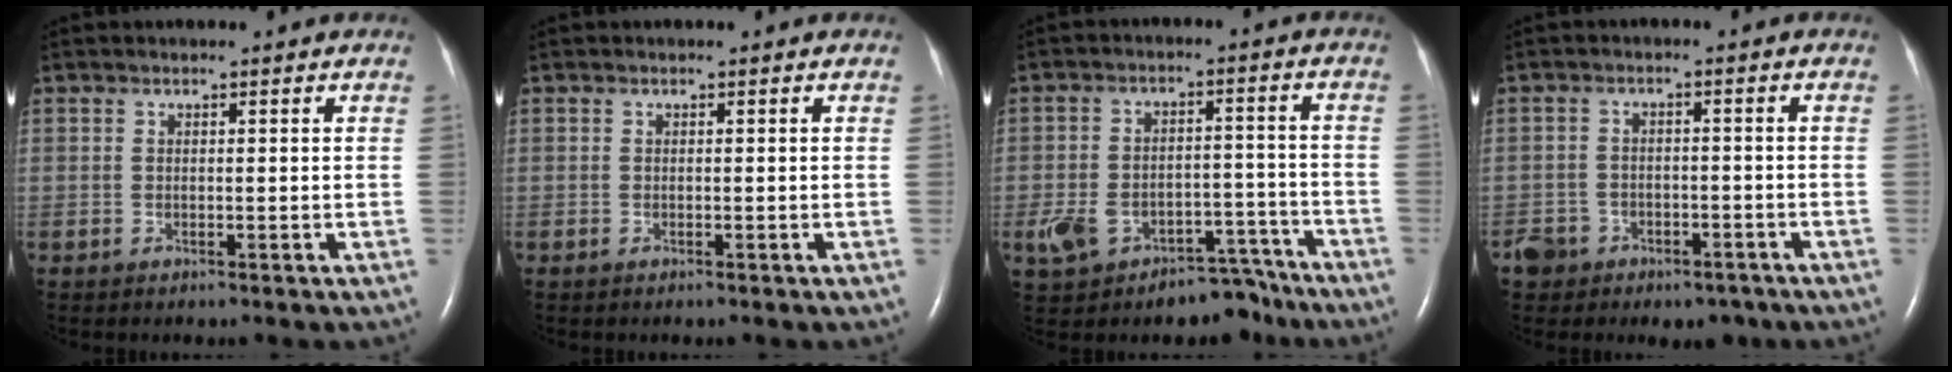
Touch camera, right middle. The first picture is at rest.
{"total": 0.0}
{"total": 11.1, "force": [-7.6, 6.4, 4.9], "torque": [-0.078, 0.034, -0.111]}
{"total": 6.5, "force": [-4.3, 4.9, 0.9], "torque": [-0.014, 0.017, -0.058]}